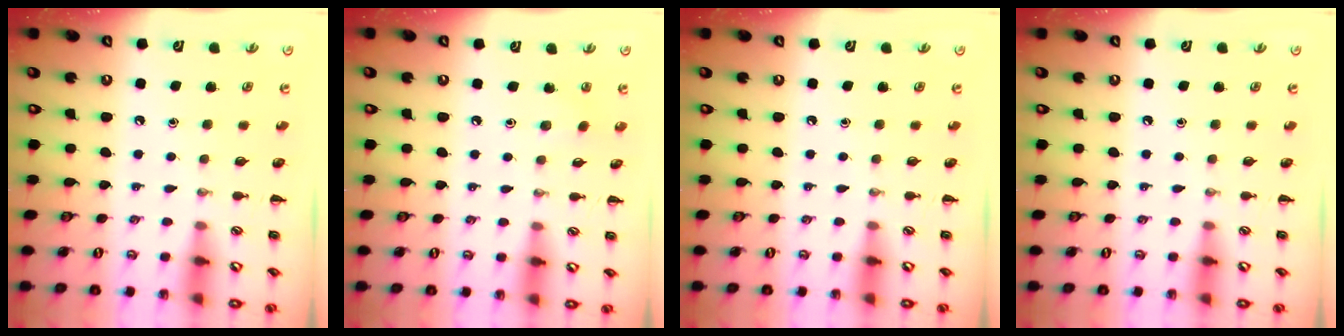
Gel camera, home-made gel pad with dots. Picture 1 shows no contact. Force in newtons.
{"total": 2.3, "press": 2.2, "slide": 0.7}
{"total": 0.0}
{"total": 0.0}